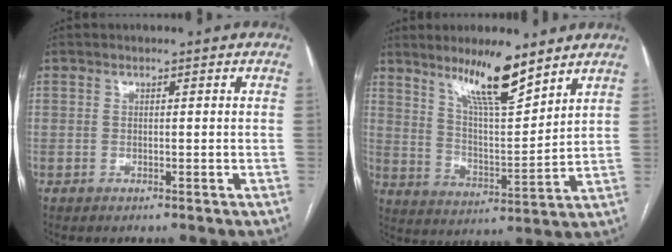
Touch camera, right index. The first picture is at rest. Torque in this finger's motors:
{"motor_torque": [1.11, 1.03, 0.45, 0.12]}